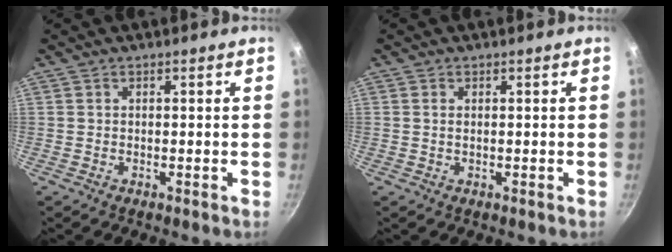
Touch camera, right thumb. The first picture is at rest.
{"total": 0.7, "force": [0.1, 0.3, 0.6], "torque": [-0.015, 0.000, 0.005]}